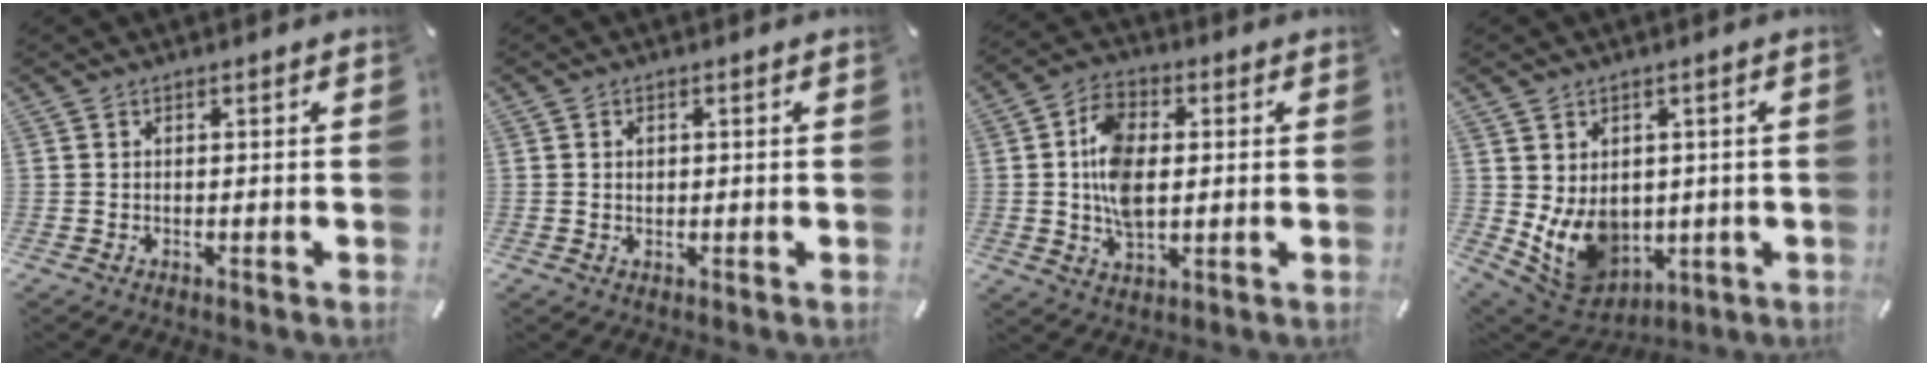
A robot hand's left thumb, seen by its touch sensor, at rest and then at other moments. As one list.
[{"total": 1.5, "force": [0.2, 1.2, 0.9], "torque": [-0.012, 0.002, 0.000]}, {"total": 10.9, "force": [0.3, 7.0, 8.3], "torque": [-0.172, 0.009, 0.007]}, {"total": 10.2, "force": [0.3, 8.9, 5.0], "torque": [-0.097, -0.024, 0.014]}]